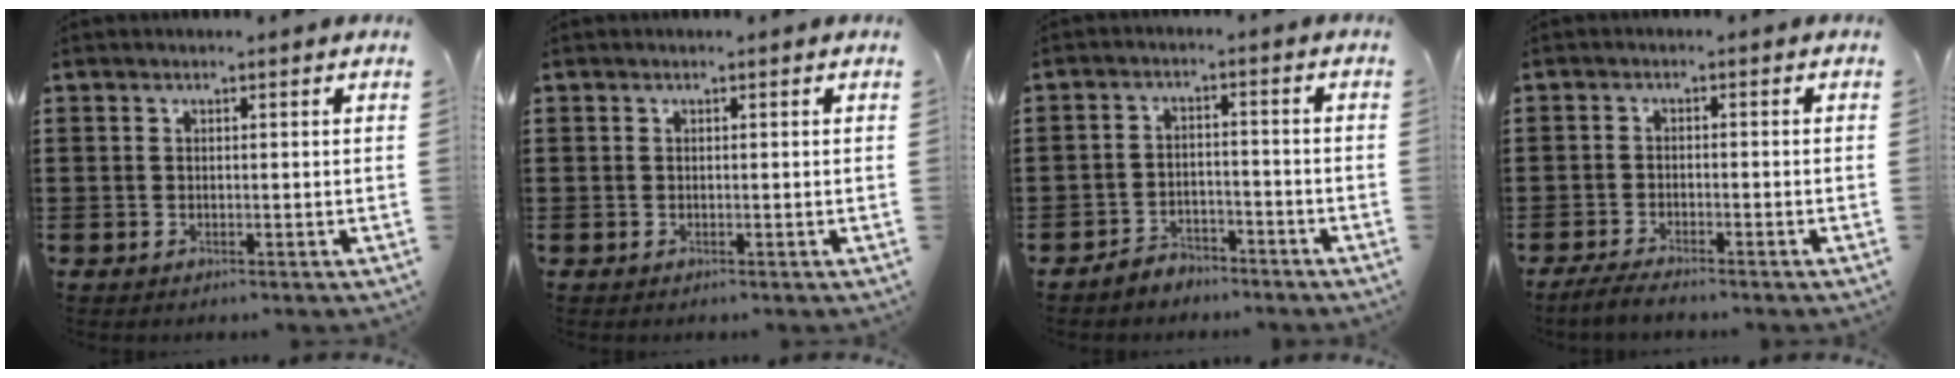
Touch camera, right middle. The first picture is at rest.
{"total": 0.0}
{"total": 3.6, "force": [-3.5, 0.9, -0.1], "torque": [-0.005, 0.002, -0.074]}
{"total": 2.9, "force": [-2.7, 0.3, 0.8], "torque": [-0.021, 0.001, -0.058]}